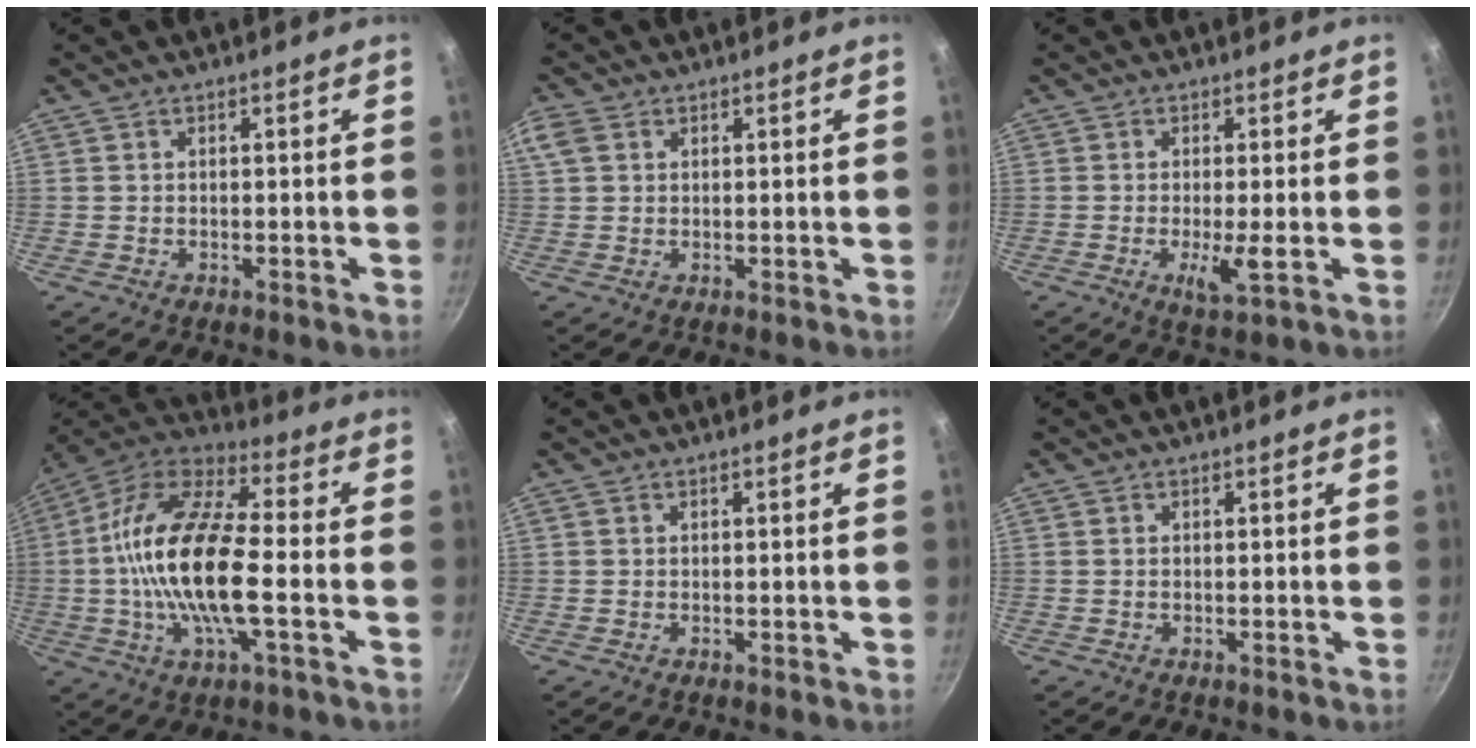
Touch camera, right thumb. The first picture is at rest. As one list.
[{"total": 3.5, "force": [1.4, 2.6, 1.9], "torque": [-0.036, 0.004, 0.026]}, {"total": 4.1, "force": [-0.7, 0.4, 4.0], "torque": [-0.079, -0.012, -0.011]}, {"total": 20.5, "force": [-2.2, 7.6, 18.9], "torque": [-0.364, 0.032, -0.061]}, {"total": 0.0}, {"total": 0.0}]